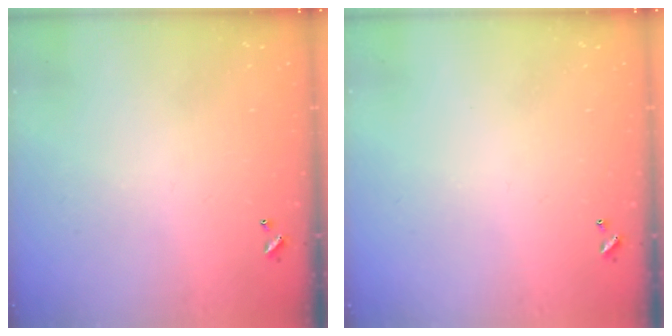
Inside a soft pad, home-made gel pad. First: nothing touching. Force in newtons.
{"total": 0.0}